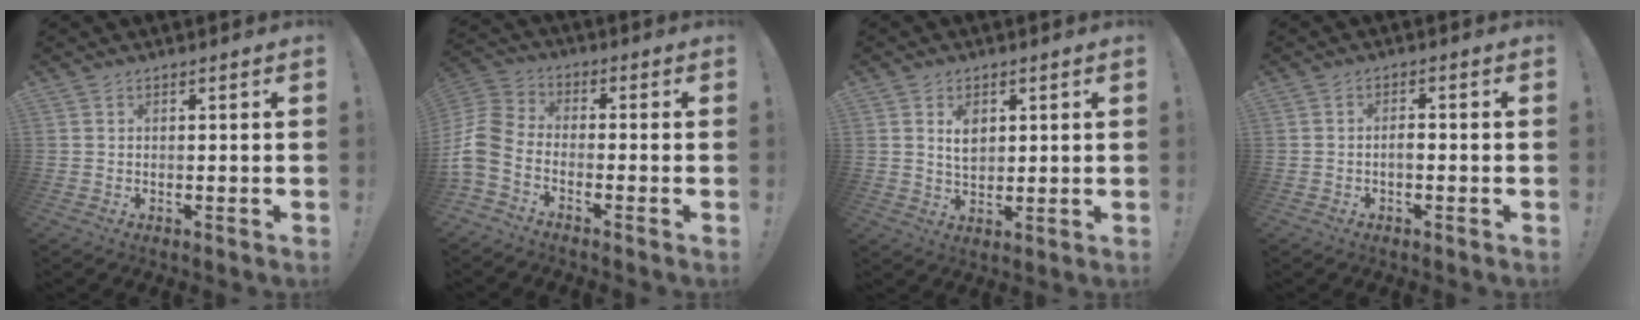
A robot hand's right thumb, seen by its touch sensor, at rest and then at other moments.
{"total": 9.6, "force": [-4.9, 6.0, 5.7], "torque": [-0.139, 0.027, -0.090]}
{"total": 5.2, "force": [1.8, 3.8, 3.0], "torque": [-0.035, -0.005, 0.029]}
{"total": 2.2, "force": [-0.8, 1.0, 1.8], "torque": [-0.037, 0.007, -0.013]}